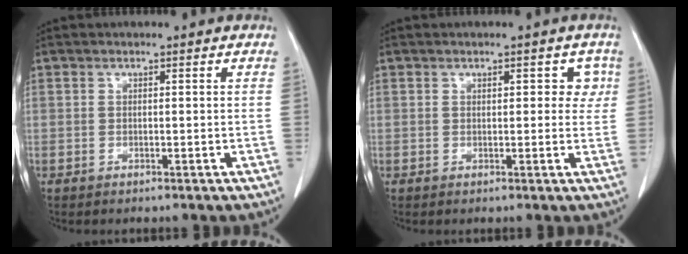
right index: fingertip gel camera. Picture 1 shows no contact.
{"total": 3.4, "force": [1.1, 1.8, 2.6], "torque": [-0.022, 0.010, 0.009]}